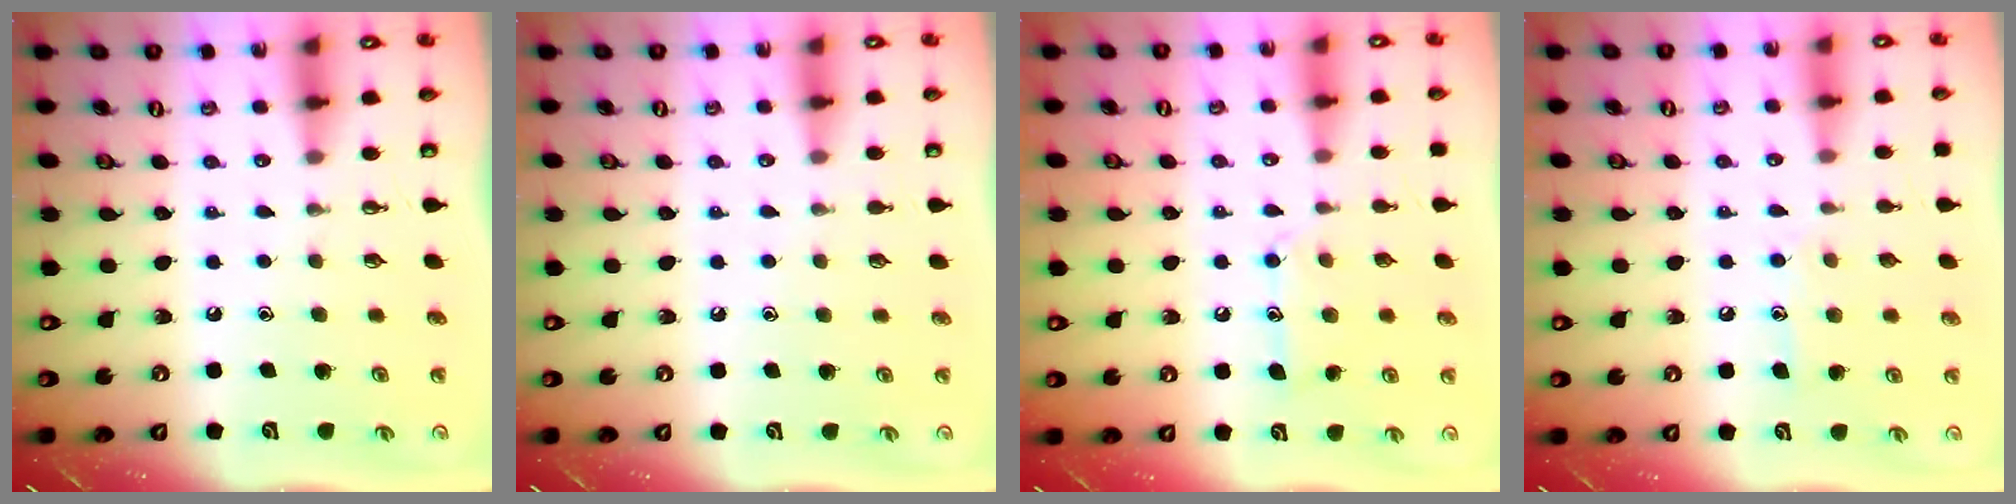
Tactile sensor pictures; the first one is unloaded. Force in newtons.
{"total": 3.5, "press": 3.5, "slide": 0.3}
{"total": 10.3, "press": 10.3, "slide": 0.9}
{"total": 7.9, "press": 7.9, "slide": 0.4}